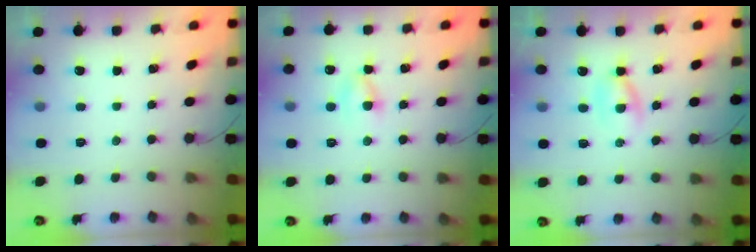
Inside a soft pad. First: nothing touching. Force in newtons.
{"total": 3.3, "press": 3.0, "slide": 1.2}
{"total": 3.3, "press": 3.1, "slide": 1.2}